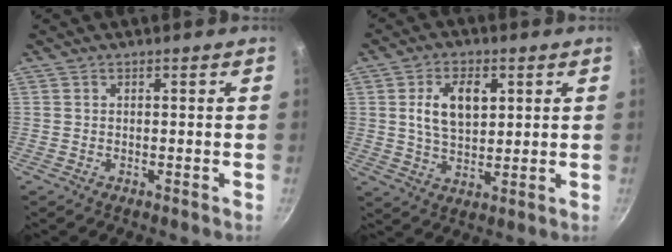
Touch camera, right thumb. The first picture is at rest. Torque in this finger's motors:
{"motor_torque": [0.66, 0.84, 0.40, -0.18, 0.10]}